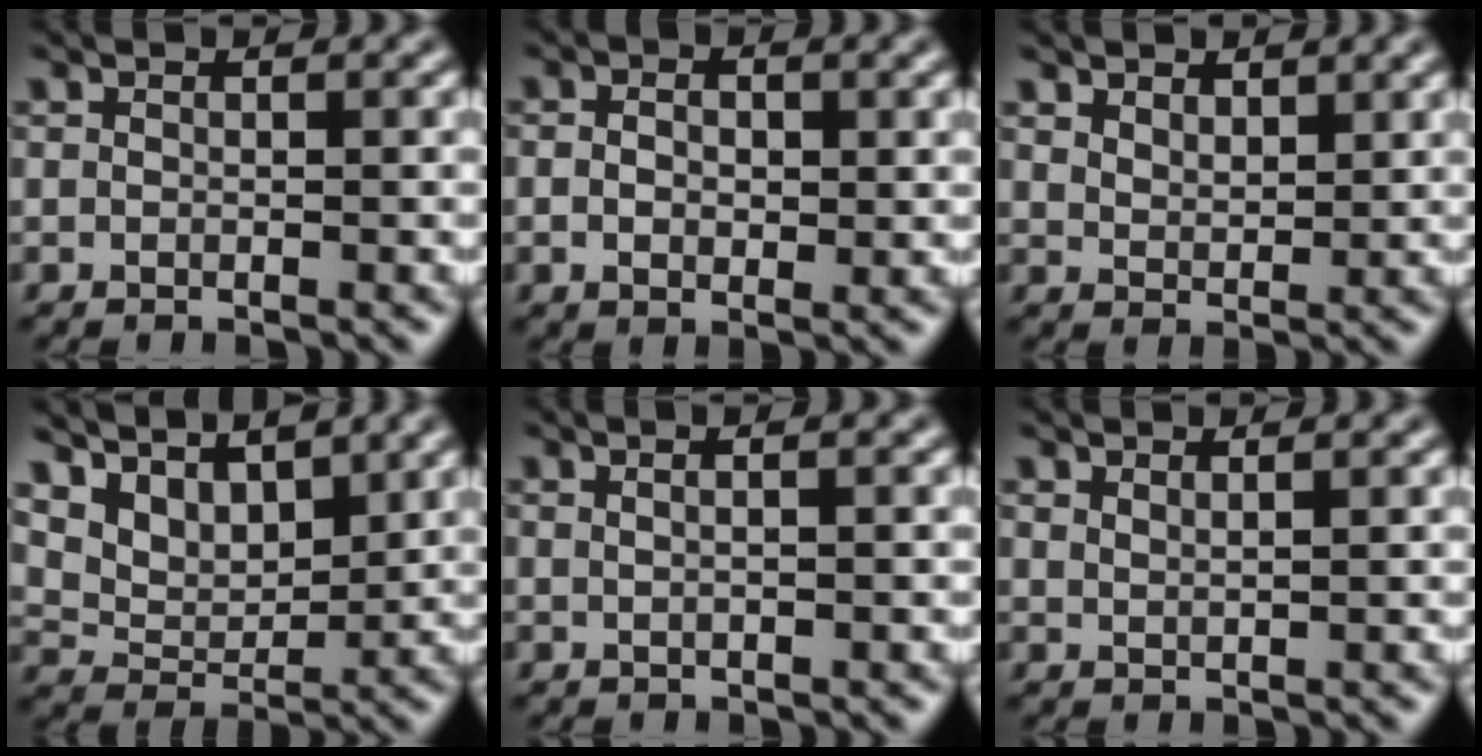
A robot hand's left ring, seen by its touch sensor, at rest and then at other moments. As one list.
[{"total": 2.4, "force": [0.2, 1.5, 1.9], "torque": [-0.036, 0.001, 0.001]}, {"total": 2.2, "force": [1.8, 1.1, 0.8], "torque": [-0.021, -0.002, 0.032]}, {"total": 7.2, "force": [5.6, 3.4, 3.0], "torque": [-0.089, -0.002, 0.106]}, {"total": 3.2, "force": [1.4, 1.5, 2.4], "torque": [-0.016, 0.026, -0.011]}, {"total": 0.8, "force": [0.8, 0.1, 0.3], "torque": [-0.005, 0.001, 0.014]}]